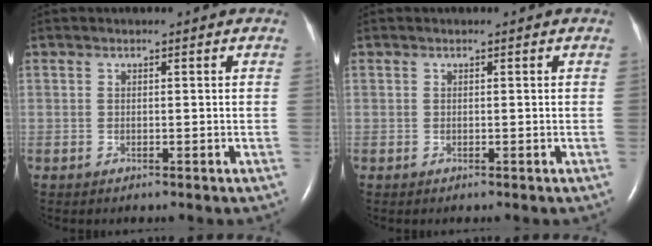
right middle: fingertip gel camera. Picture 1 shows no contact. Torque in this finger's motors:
{"motor_torque": [0.03, -0.03, 0.00, 0.00]}